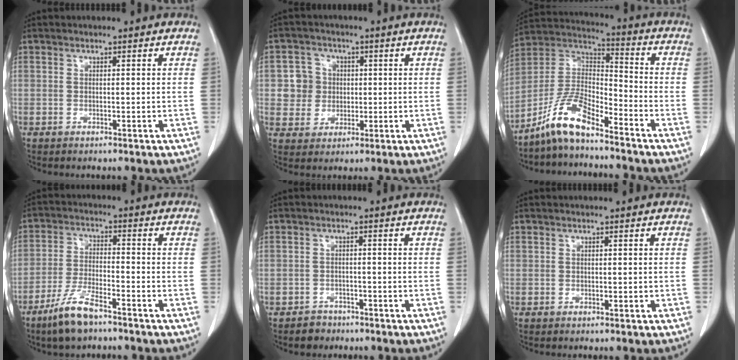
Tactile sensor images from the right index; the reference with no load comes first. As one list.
[{"total": 5.7, "force": [0.6, 5.6, 0.8], "torque": [-0.014, 0.018, 0.015]}, {"total": 10.1, "force": [-7.8, 2.2, 6.1], "torque": [-0.135, 0.016, -0.154]}, {"total": 7.7, "force": [-5.6, 1.6, 5.1], "torque": [-0.110, -0.012, -0.106]}, {"total": 2.5, "force": [-1.6, 1.9, -0.2], "torque": [0.001, 0.010, -0.028]}, {"total": 0.0}]